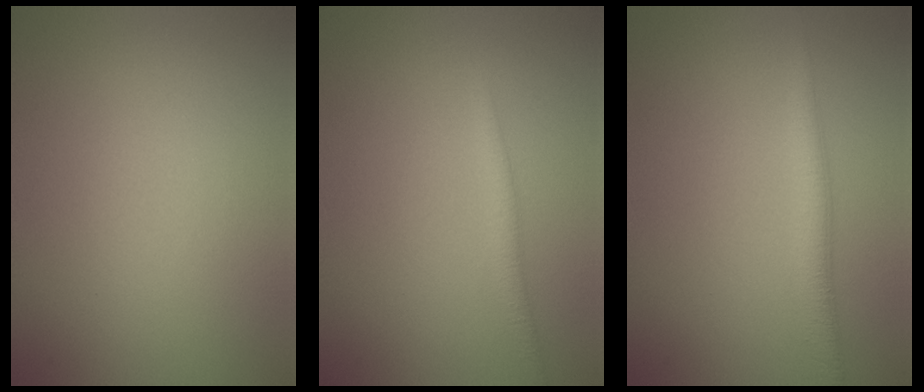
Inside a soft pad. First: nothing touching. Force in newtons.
{"total": 1.9, "press": 1.9, "slide": 0.0}
{"total": 2.7, "press": 2.7, "slide": 0.1}